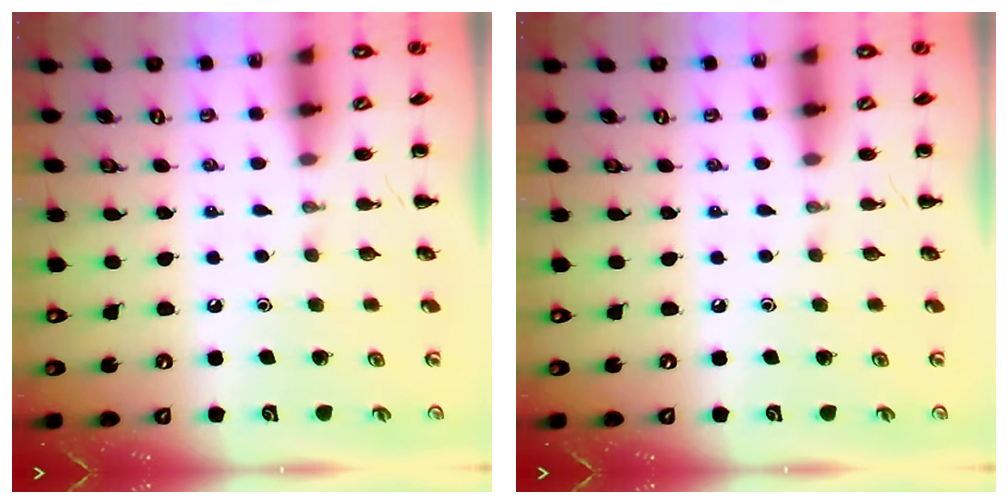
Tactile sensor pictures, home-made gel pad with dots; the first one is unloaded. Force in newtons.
{"total": 0.0}